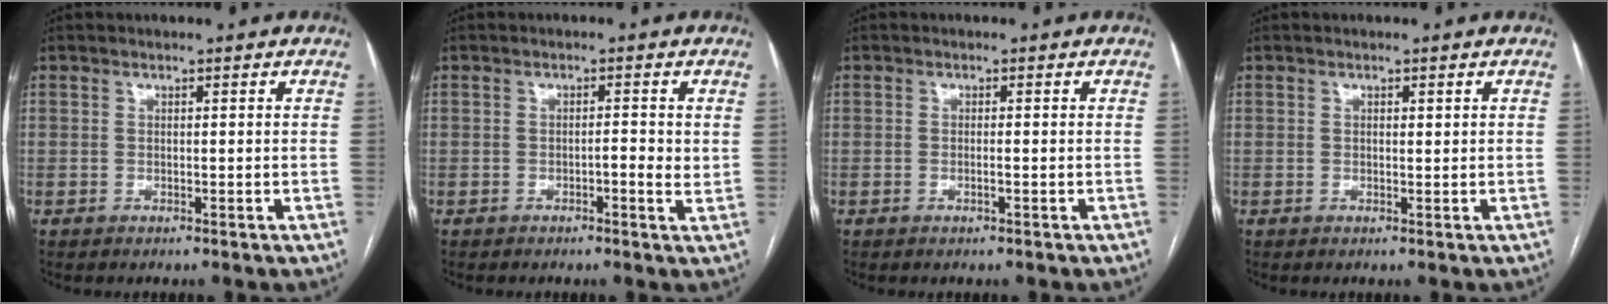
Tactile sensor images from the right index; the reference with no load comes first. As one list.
[{"total": 2.4, "force": [-0.1, 0.5, 2.3], "torque": [-0.037, 0.002, 0.000]}, {"total": 0.8, "force": [-0.3, -0.1, 0.8], "torque": [-0.018, 0.001, -0.002]}, {"total": 0.6, "force": [0.3, 0.3, 0.5], "torque": [-0.009, -0.001, 0.004]}]